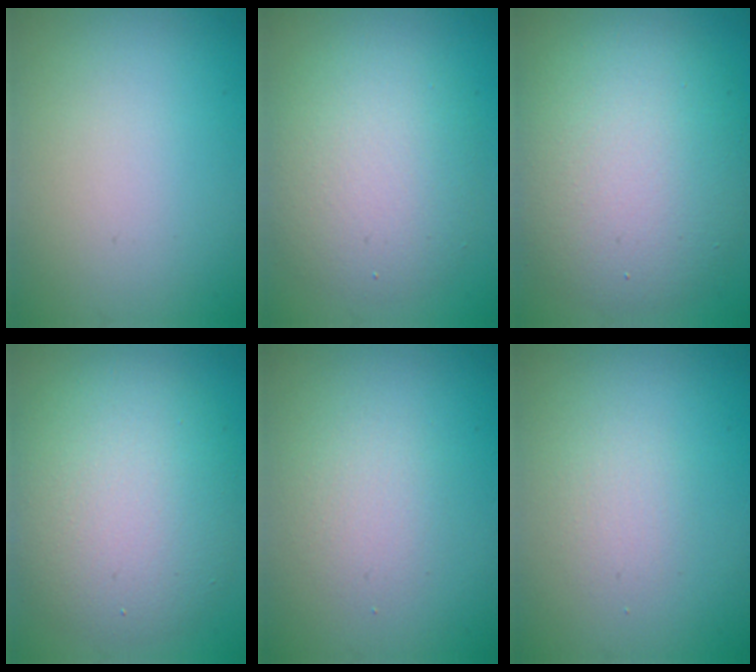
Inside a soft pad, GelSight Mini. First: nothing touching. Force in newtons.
{"total": 5.3, "press": 5.3, "slide": 0.4}
{"total": 9.3, "press": 9.3, "slide": 0.5}
{"total": 7.7, "press": 7.7, "slide": 0.5}
{"total": 1.9, "press": 1.9, "slide": 0.1}
{"total": 1.3, "press": 1.3, "slide": 0.1}